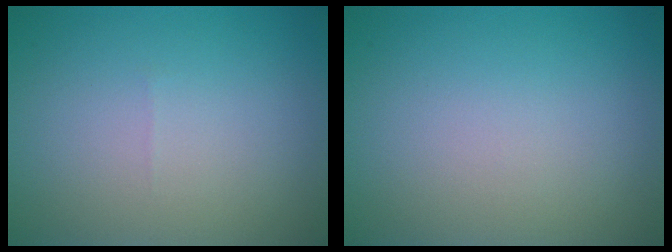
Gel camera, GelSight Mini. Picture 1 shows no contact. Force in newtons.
{"total": 0.0}